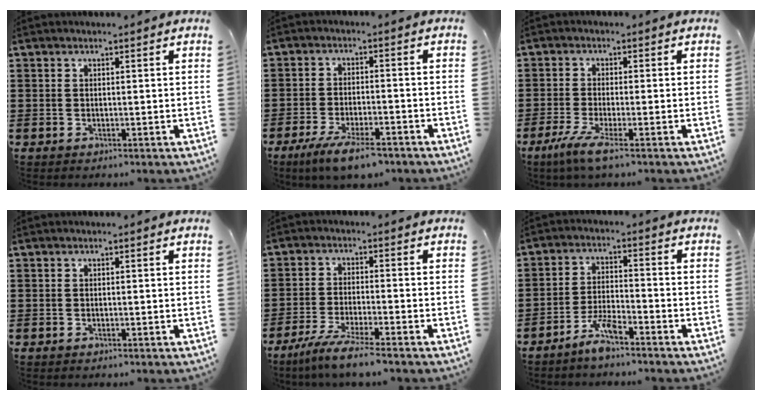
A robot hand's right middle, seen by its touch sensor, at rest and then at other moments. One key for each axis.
{"total": 6.2, "fx": -4.6, "fy": 1.4, "fz": 4.0, "tx": -0.081, "ty": -0.007, "tz": -0.085}
{"total": 4.1, "fx": -2.2, "fy": 0.4, "fz": 3.4, "tx": -0.077, "ty": -0.013, "tz": -0.042}
{"total": 0.0}
{"total": 5.4, "fx": -4.6, "fy": -0.3, "fz": 2.9, "tx": -0.066, "ty": -0.020, "tz": -0.089}
{"total": 4.7, "fx": -3.9, "fy": 0.5, "fz": 2.6, "tx": -0.059, "ty": 0.003, "tz": -0.077}